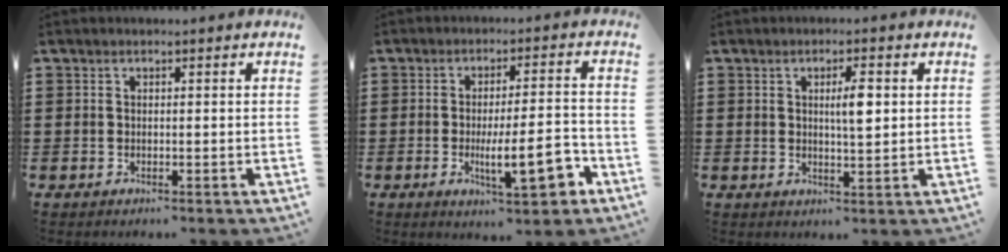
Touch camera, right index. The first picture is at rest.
{"total": 10.3, "force": [-3.3, 2.9, 9.3], "torque": [-0.138, -0.009, -0.051]}
{"total": 4.1, "force": [0.9, 1.1, 3.9], "torque": [-0.068, 0.004, 0.010]}